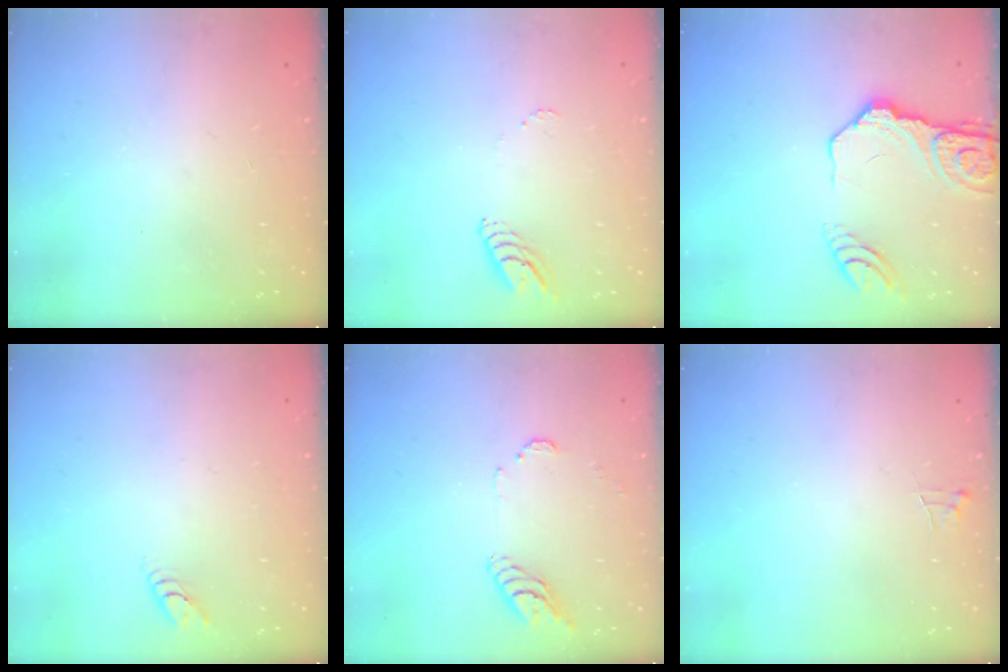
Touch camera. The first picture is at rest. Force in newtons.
{"total": 5.6, "press": 5.6, "slide": 0.3}
{"total": 14.9, "press": 14.8, "slide": 1.3}
{"total": 2.8, "press": 2.8, "slide": 0.3}
{"total": 9.0, "press": 9.0, "slide": 0.7}
{"total": 4.0, "press": 4.0, "slide": 0.4}